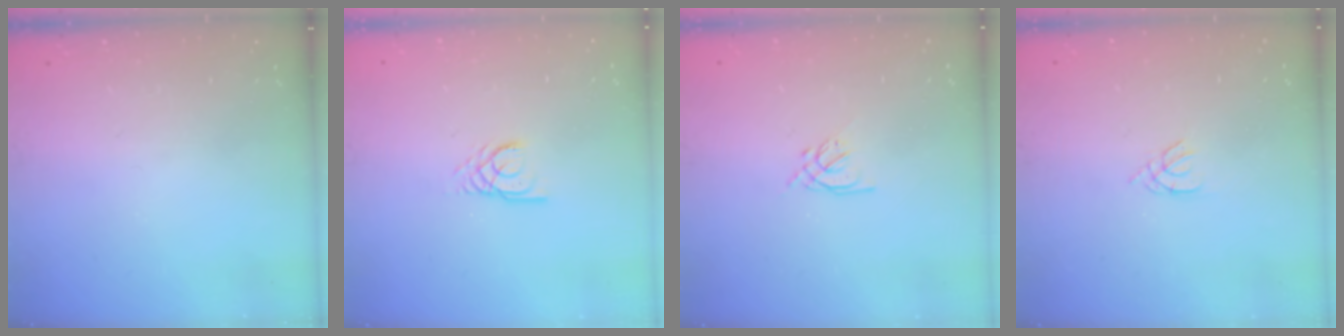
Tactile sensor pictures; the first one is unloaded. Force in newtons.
{"total": 2.7, "press": 2.7, "slide": 0.2}
{"total": 1.6, "press": 1.5, "slide": 0.5}
{"total": 1.1, "press": 1.0, "slide": 0.3}